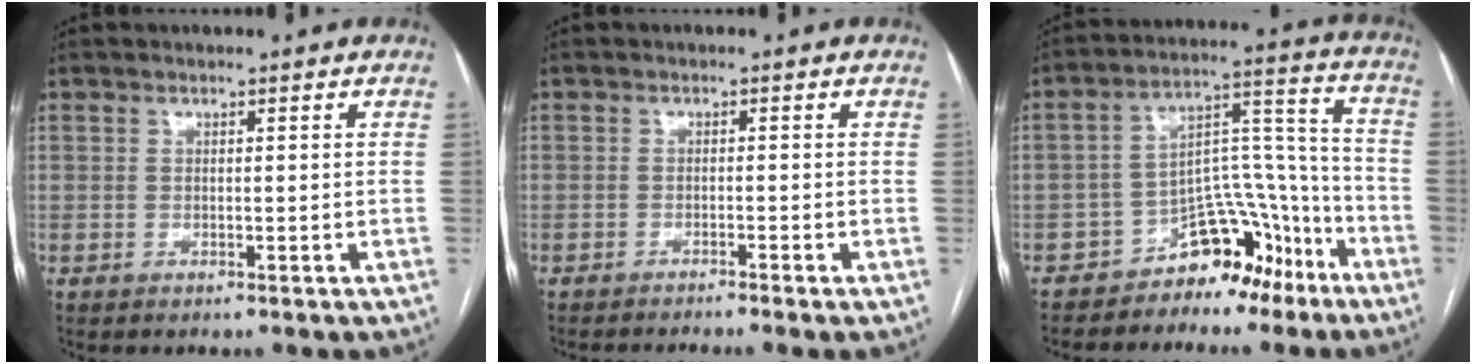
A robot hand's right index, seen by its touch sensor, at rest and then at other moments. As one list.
[{"total": 3.8, "force": [-3.1, -0.9, 1.8], "torque": [-0.016, 0.003, -0.046]}, {"total": 10.7, "force": [-7.6, 5.8, 4.8], "torque": [-0.061, 0.067, -0.117]}]